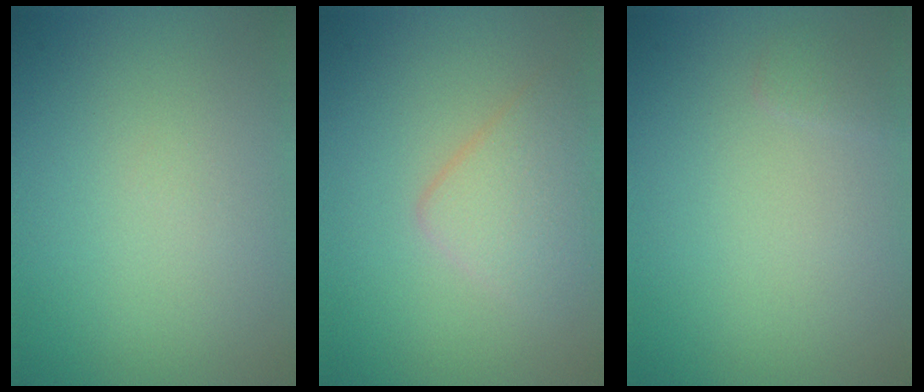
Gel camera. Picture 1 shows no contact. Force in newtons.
{"total": 2.7, "press": 2.7, "slide": 0.2}
{"total": 0.6, "press": 0.6, "slide": 0.0}